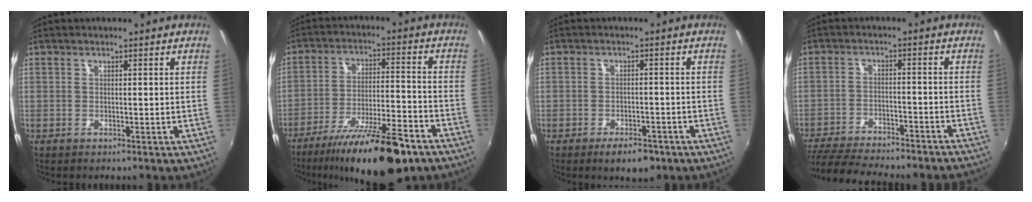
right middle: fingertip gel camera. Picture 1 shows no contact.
{"total": 19.1, "force": [-14.0, 4.1, 12.4], "torque": [-0.219, -0.024, -0.217]}
{"total": 5.4, "force": [-3.7, 2.6, 2.9], "torque": [-0.059, 0.000, -0.049]}
{"total": 20.2, "force": [-17.7, 3.6, 9.0], "torque": [-0.184, -0.028, -0.252]}